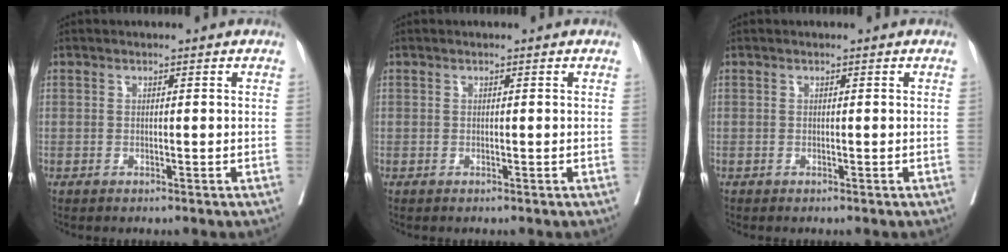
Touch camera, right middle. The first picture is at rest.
{"total": 0.0}
{"total": 0.0}